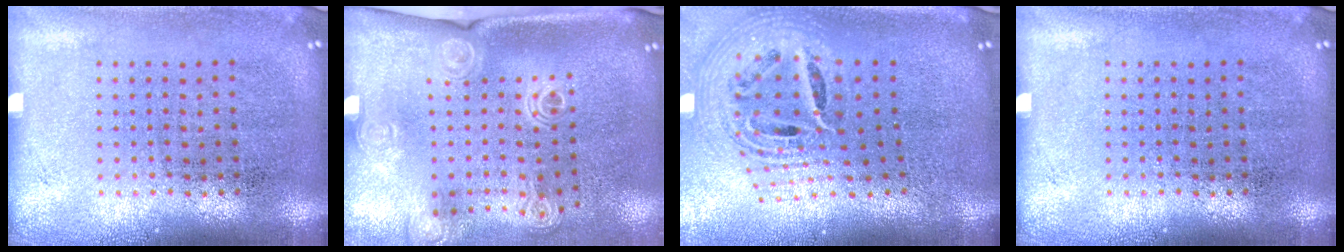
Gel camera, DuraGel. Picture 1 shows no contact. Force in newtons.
{"total": 2.0, "press": 1.6, "slide": 1.3}
{"total": 2.3, "press": 1.6, "slide": 1.7}
{"total": 0.0}